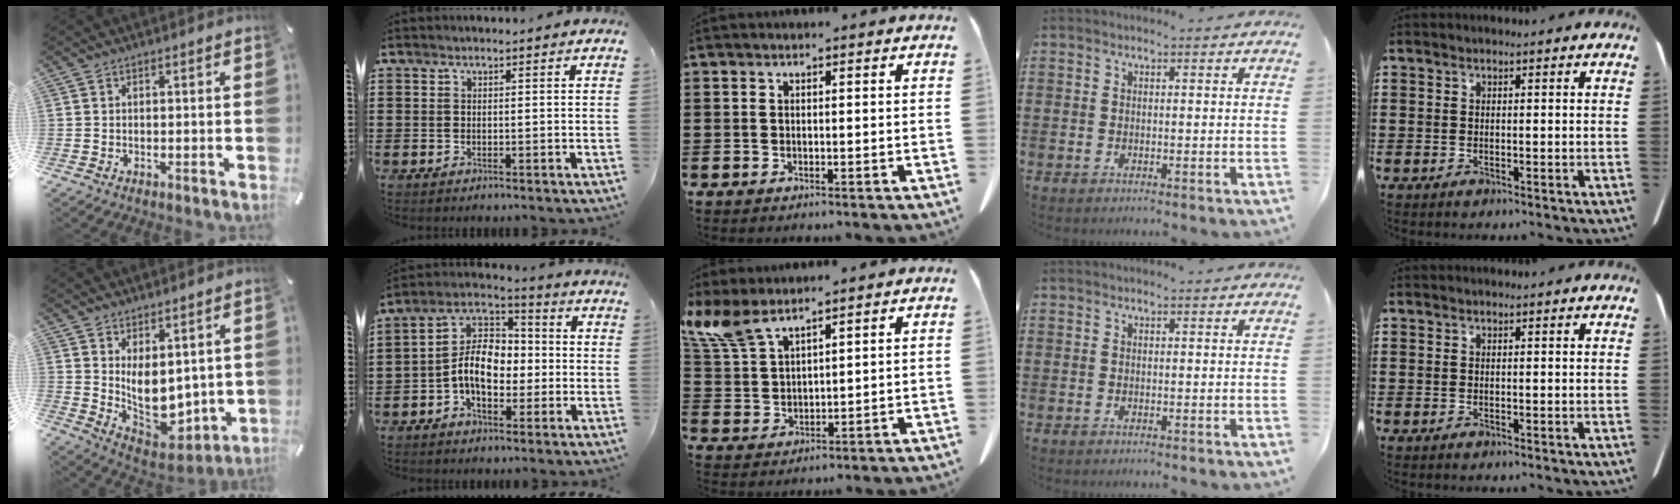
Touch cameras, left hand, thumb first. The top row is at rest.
{"thumb": {"total": 10.4, "force": [1.8, 7.5, 6.9], "torque": [-0.094, -0.038, 0.046]}, "index": {"total": 9.0, "force": [-1.7, 5.8, 6.7], "torque": [-0.154, 0.010, -0.038]}, "middle": {"total": 7.0, "force": [5.4, 1.8, 4.2], "torque": [-0.113, -0.017, 0.097]}}